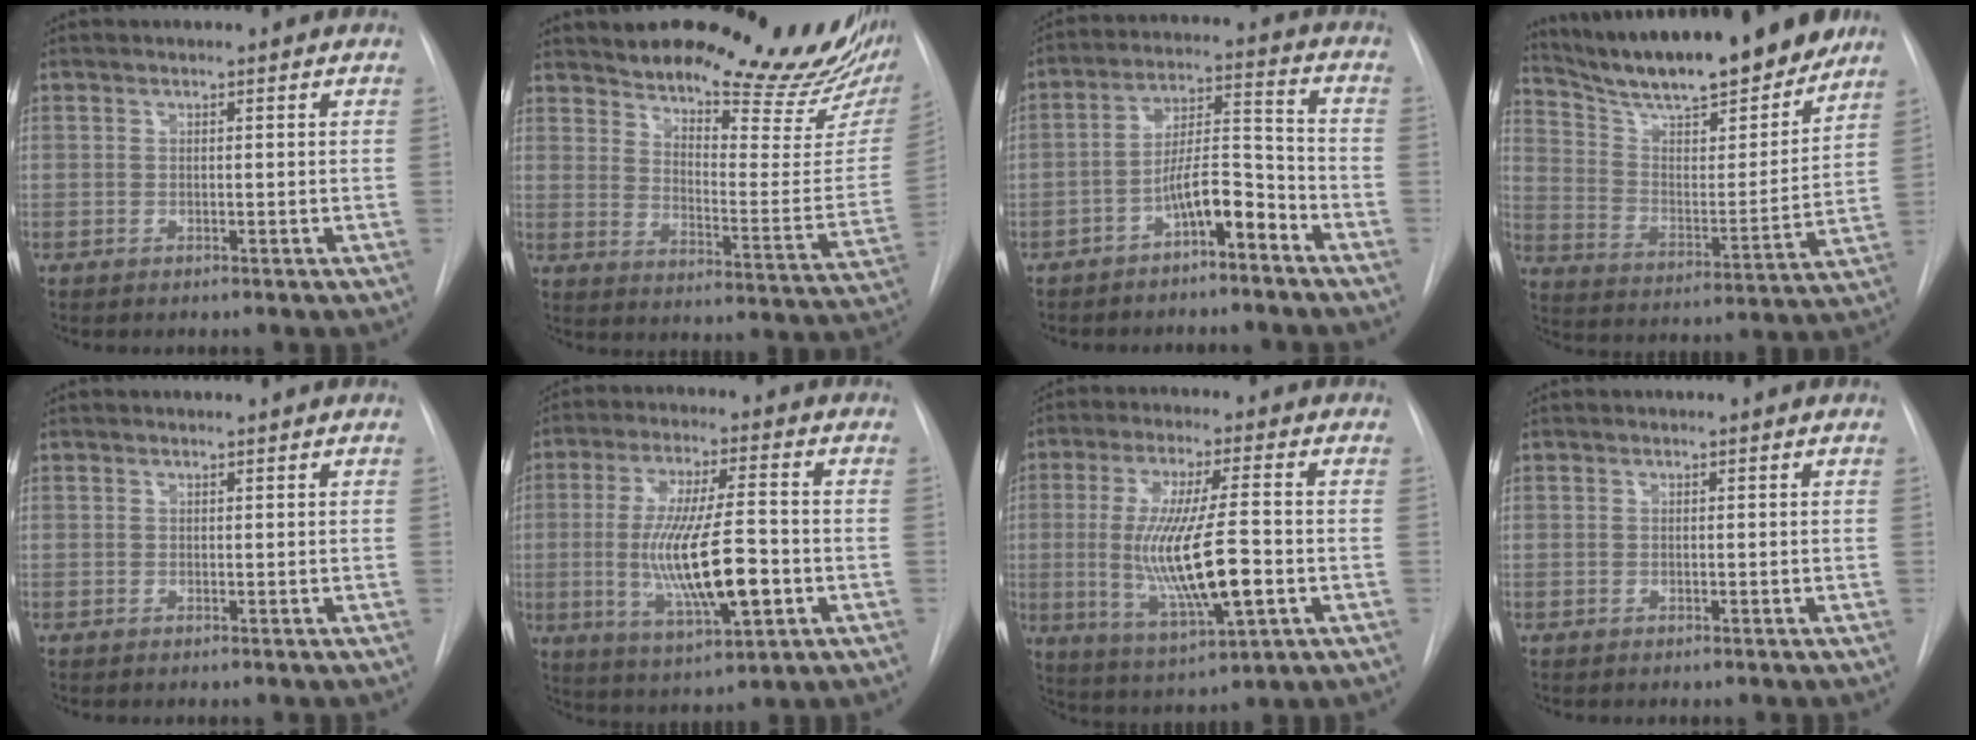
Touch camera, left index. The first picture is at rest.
{"total": 26.5, "force": [22.9, 4.4, 12.5], "torque": [-0.187, -0.097, 0.285]}
{"total": 8.2, "force": [-5.1, 1.7, 6.1], "torque": [-0.112, 0.024, -0.087]}
{"total": 21.9, "force": [18.9, 3.5, 10.5], "torque": [-0.173, -0.013, 0.290]}
{"total": 0.0}
{"total": 14.5, "force": [-2.5, 3.0, 14.0], "torque": [-0.261, -0.008, -0.037]}
{"total": 14.3, "force": [-2.0, 2.1, 14.0], "torque": [-0.269, -0.015, -0.028]}
{"total": 0.0}